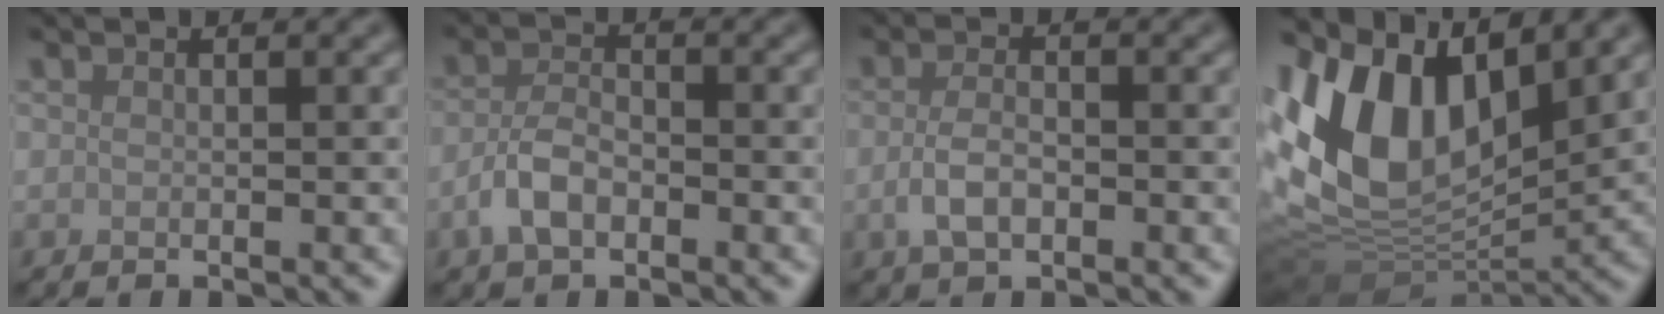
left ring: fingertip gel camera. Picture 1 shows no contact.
{"total": 3.2, "force": [-1.6, 1.7, 2.2], "torque": [-0.045, 0.003, -0.038]}
{"total": 2.8, "force": [-0.8, 1.5, 2.3], "torque": [-0.048, -0.002, -0.017]}
{"total": 12.2, "force": [3.6, 7.3, 9.1], "torque": [-0.192, -0.001, 0.063]}